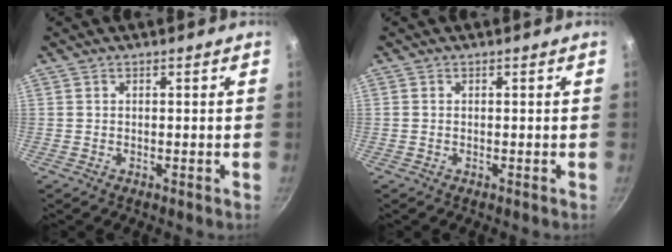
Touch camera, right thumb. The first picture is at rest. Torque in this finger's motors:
{"motor_torque": [0.45, 0.20, -0.31, -0.03, 0.03]}